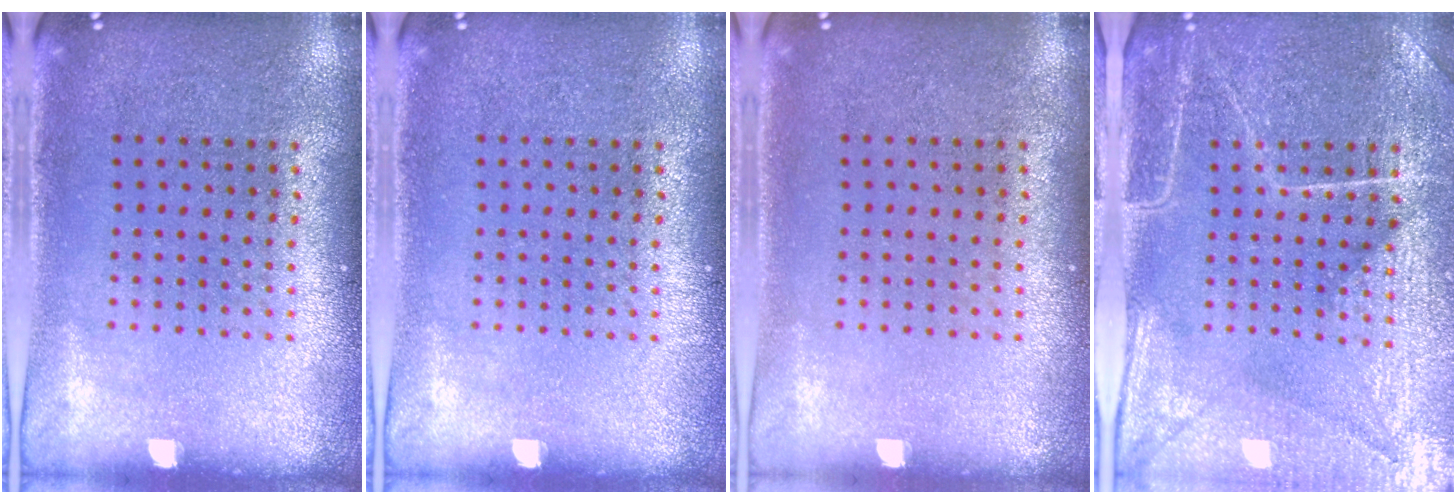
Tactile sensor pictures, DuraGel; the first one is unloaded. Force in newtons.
{"total": 0.0}
{"total": 0.0}
{"total": 4.5, "press": 4.2, "slide": 1.6}